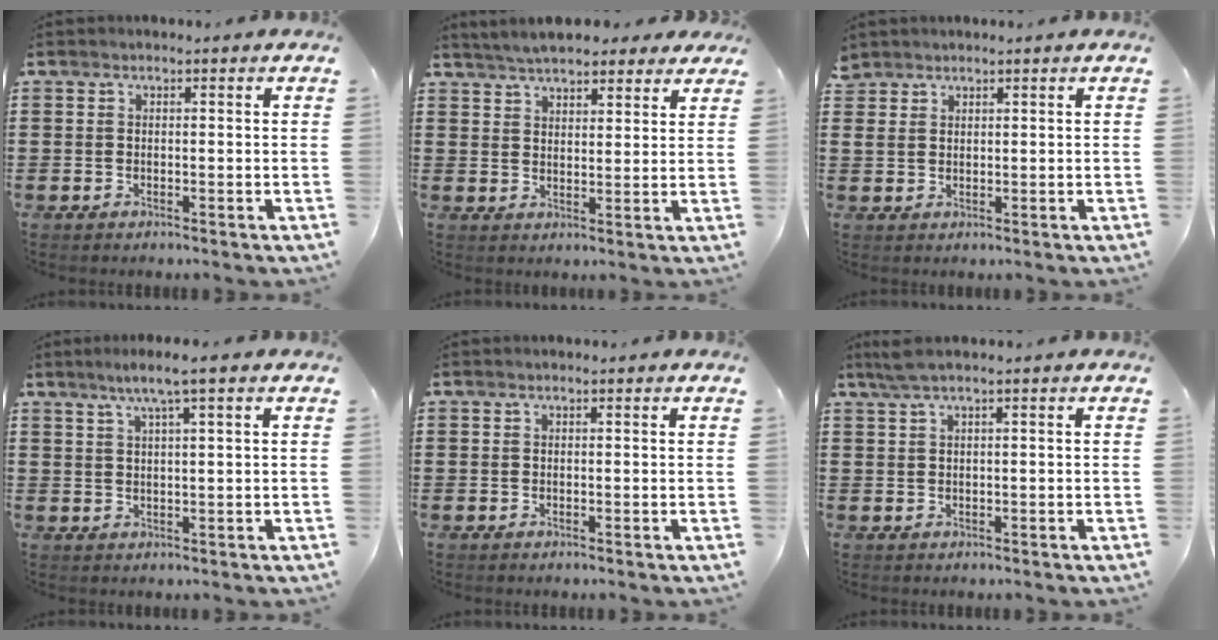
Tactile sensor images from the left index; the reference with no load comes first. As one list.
[{"total": 4.9, "force": [4.6, 1.4, 1.2], "torque": [-0.040, -0.006, 0.084]}, {"total": 1.9, "force": [1.5, 1.1, 0.1], "torque": [-0.008, 0.004, 0.031]}, {"total": 3.8, "force": [2.2, -0.3, 3.1], "torque": [-0.064, 0.002, 0.036]}, {"total": 0.0}, {"total": 2.0, "force": [1.0, 0.0, 1.8], "torque": [-0.036, -0.001, 0.017]}]